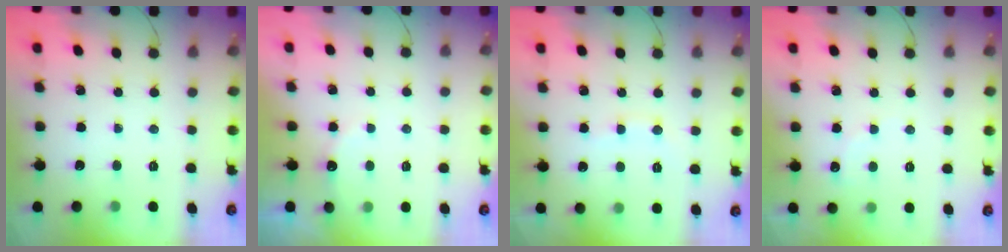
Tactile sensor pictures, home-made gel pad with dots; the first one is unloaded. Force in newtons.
{"total": 5.1, "press": 5.0, "slide": 0.8}
{"total": 5.5, "press": 5.4, "slide": 1.3}
{"total": 5.6, "press": 5.4, "slide": 1.4}